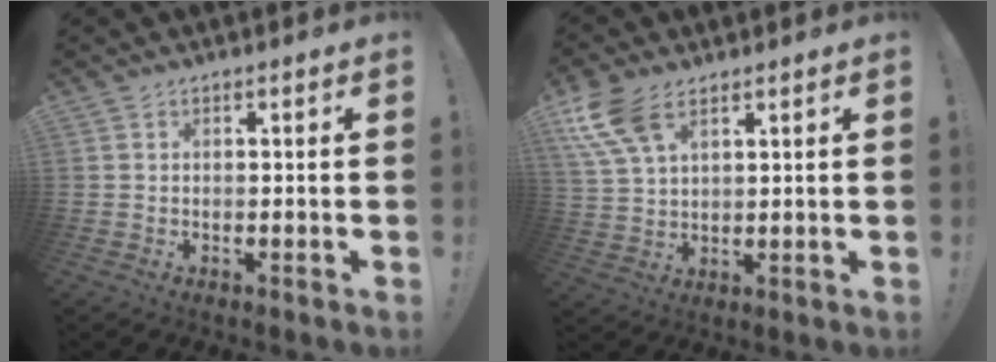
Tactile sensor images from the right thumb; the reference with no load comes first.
{"total": 11.0, "force": [6.2, 5.5, 7.2], "torque": [-0.145, -0.023, 0.119]}